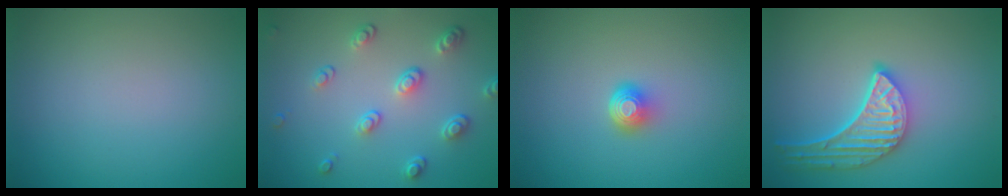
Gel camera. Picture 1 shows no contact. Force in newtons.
{"total": 3.7, "press": 2.9, "slide": 2.2}
{"total": 2.1, "press": 1.4, "slide": 1.6}
{"total": 5.4, "press": 4.3, "slide": 3.3}